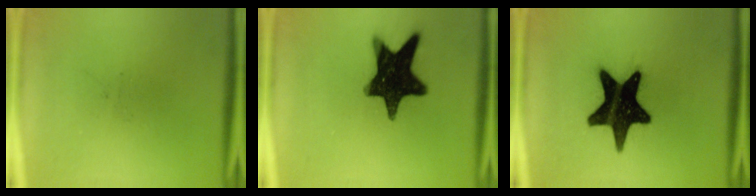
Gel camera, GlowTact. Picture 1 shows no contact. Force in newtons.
{"total": 16.6}
{"total": 19.5}